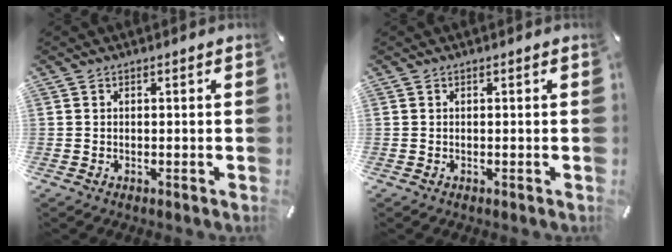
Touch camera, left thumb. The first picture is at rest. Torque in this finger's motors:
{"motor_torque": [0.00, 0.00, -0.03, 0.03, 0.00]}